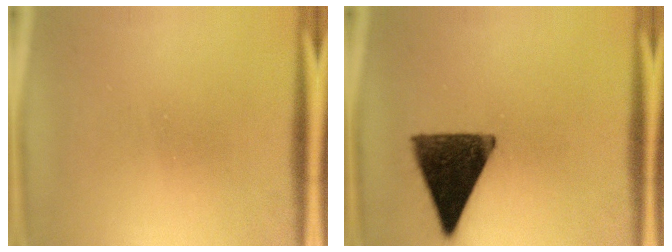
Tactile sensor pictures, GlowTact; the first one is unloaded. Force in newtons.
{"total": 13.7}